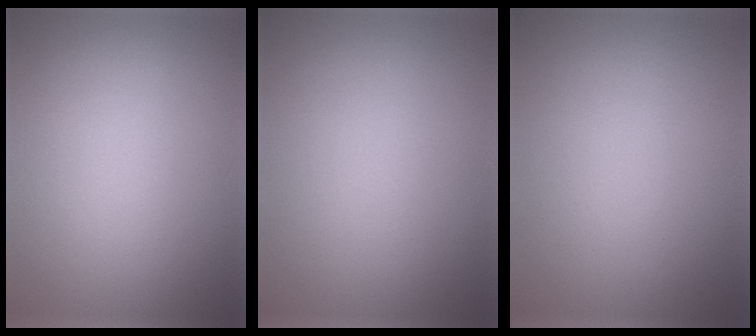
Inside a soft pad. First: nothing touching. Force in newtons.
{"total": 0.0}
{"total": 0.0}